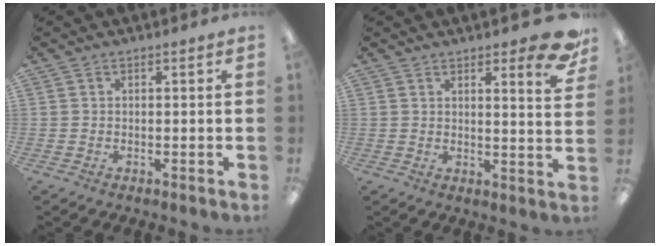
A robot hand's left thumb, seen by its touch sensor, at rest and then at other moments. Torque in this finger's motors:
{"motor_torque": [0.29, 0.38, -0.15, -0.04, 0.05]}